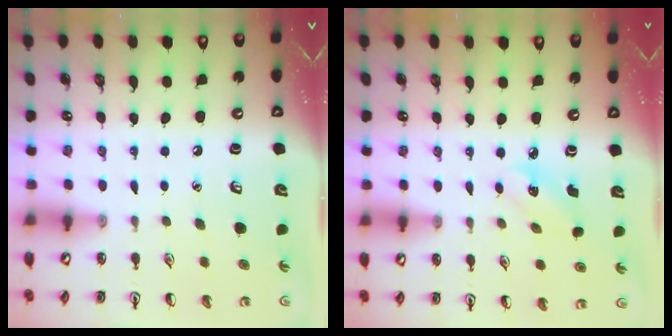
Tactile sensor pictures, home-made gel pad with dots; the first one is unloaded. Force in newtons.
{"total": 2.7, "press": 2.6, "slide": 0.9}